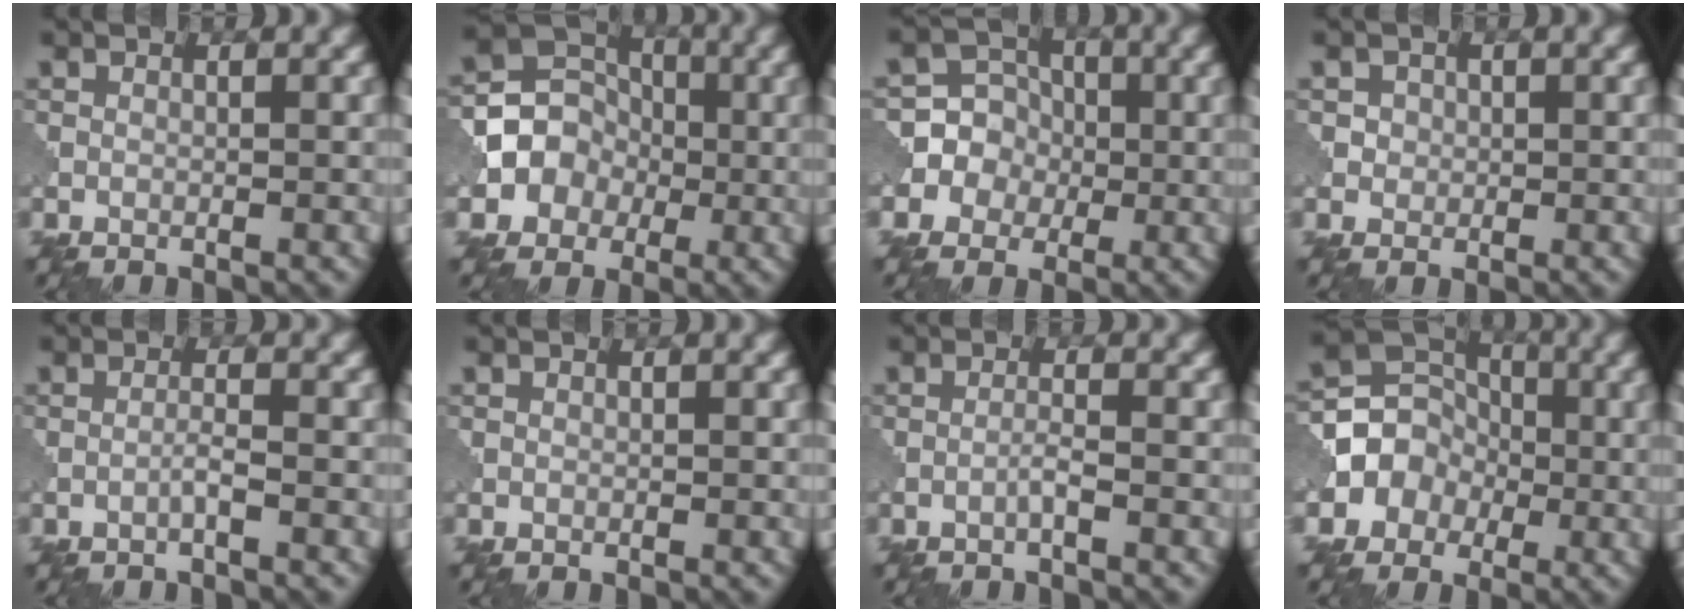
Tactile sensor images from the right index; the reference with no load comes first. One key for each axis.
{"total": 5.7, "fx": -1.0, "fy": 5.2, "fz": 2.2, "tx": -0.012, "ty": 0.006, "tz": -0.038}
{"total": 6.7, "fx": -0.7, "fy": 6.5, "fz": 1.7, "tx": -0.027, "ty": 0.033, "tz": -0.044}
{"total": 1.5, "fx": 0.4, "fy": 1.3, "fz": 0.3, "tx": -0.003, "ty": -0.003, "tz": 0.018}
{"total": 1.3, "fx": -0.6, "fy": 0.0, "fz": 1.1, "tx": -0.018, "ty": 0.008, "tz": -0.016}
{"total": 0.0}
{"total": 1.2, "fx": -0.6, "fy": 0.0, "fz": 1.1, "tx": -0.018, "ty": 0.008, "tz": -0.016}
{"total": 5.1, "fx": -1.0, "fy": 4.6, "fz": 1.9, "tx": -0.008, "ty": 0.009, "tz": -0.036}